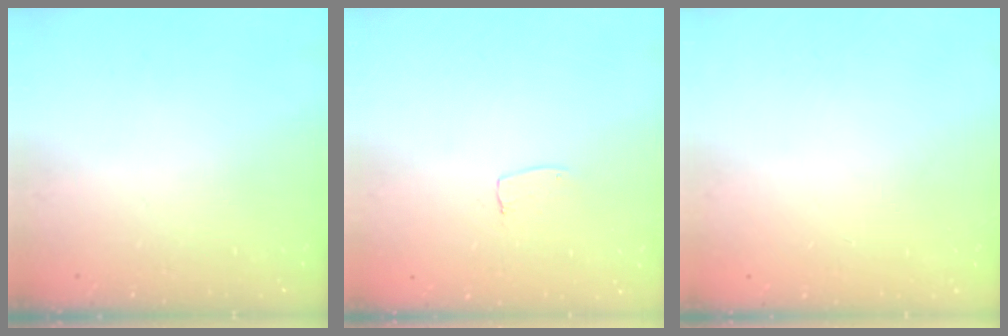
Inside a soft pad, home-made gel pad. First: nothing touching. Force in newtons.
{"total": 2.6, "press": 2.6, "slide": 0.1}
{"total": 0.0}